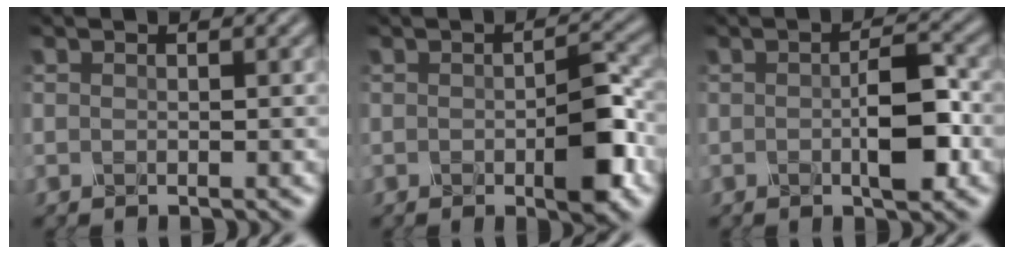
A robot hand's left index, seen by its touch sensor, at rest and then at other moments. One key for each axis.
{"total": 4.6, "fx": -1.6, "fy": 1.2, "fz": 4.1, "tx": -0.071, "ty": 0.003, "tz": -0.026}
{"total": 4.0, "fx": -0.9, "fy": 0.9, "fz": 3.8, "tx": -0.071, "ty": 0.008, "tz": -0.015}